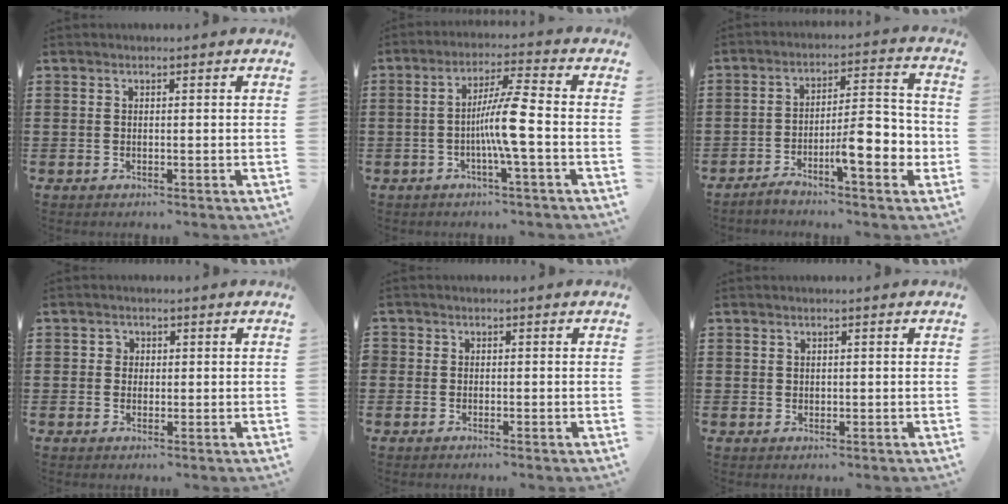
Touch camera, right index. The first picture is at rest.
{"total": 7.3, "force": [-1.5, -0.1, 7.2], "torque": [-0.133, -0.006, -0.034]}
{"total": 8.8, "force": [-3.6, 1.9, 7.8], "torque": [-0.112, -0.009, -0.065]}
{"total": 1.4, "force": [0.2, 1.3, 0.3], "torque": [-0.012, 0.007, 0.003]}
{"total": 0.8, "force": [-0.5, 0.7, 0.1], "torque": [-0.002, 0.003, -0.012]}
{"total": 0.8, "force": [0.6, 0.6, 0.1], "torque": [-0.004, 0.001, 0.011]}